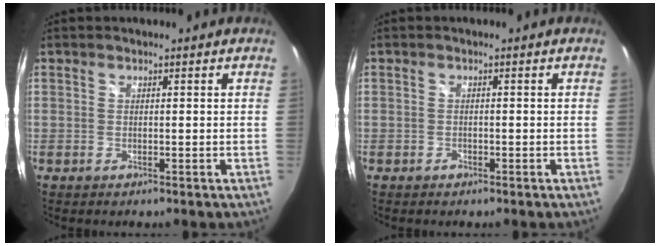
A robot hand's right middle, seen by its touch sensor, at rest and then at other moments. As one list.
[{"total": 0.8, "force": [-0.6, 0.5, 0.1], "torque": [-0.002, -0.001, -0.011]}]